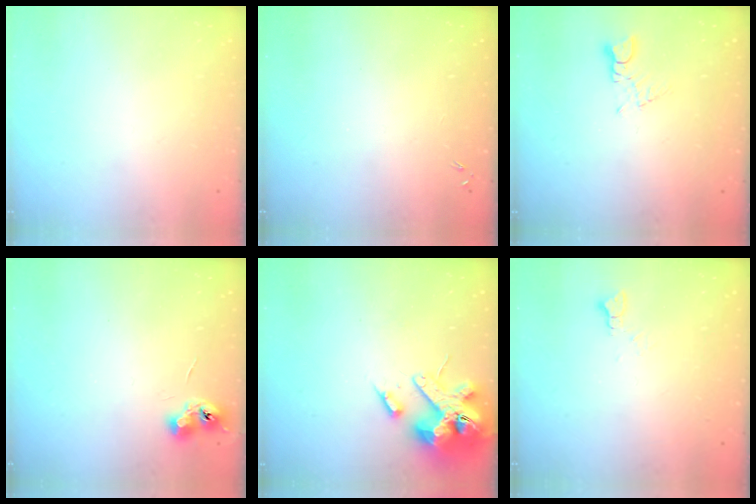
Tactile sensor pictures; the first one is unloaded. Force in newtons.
{"total": 0.0}
{"total": 2.0, "press": 2.0, "slide": 0.2}
{"total": 6.5, "press": 6.4, "slide": 0.9}
{"total": 13.1, "press": 12.9, "slide": 2.1}
{"total": 3.0, "press": 3.0, "slide": 0.4}